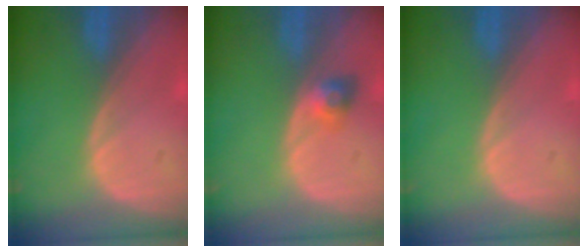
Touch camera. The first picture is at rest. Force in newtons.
{"total": 3.0, "press": 2.7, "slide": 1.3}
{"total": 0.0}